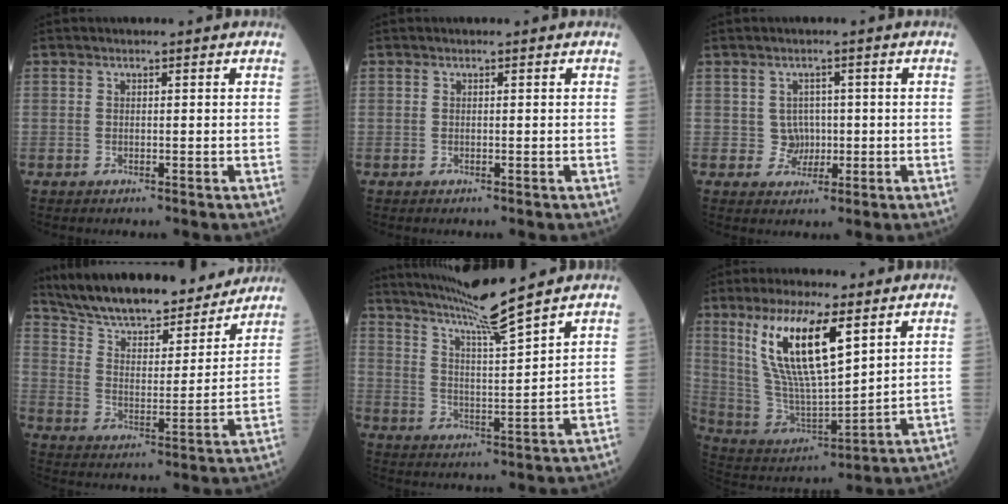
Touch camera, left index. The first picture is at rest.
{"total": 0.0}
{"total": 2.6, "force": [-0.1, 2.5, 0.5], "torque": [-0.003, 0.007, 0.000]}
{"total": 19.9, "force": [18.1, 4.0, 7.4], "torque": [-0.114, -0.002, 0.276]}
{"total": 10.5, "force": [9.0, -2.2, 4.8], "torque": [-0.086, -0.009, 0.162]}
{"total": 15.0, "force": [7.0, 3.3, 12.8], "torque": [-0.262, 0.001, 0.139]}